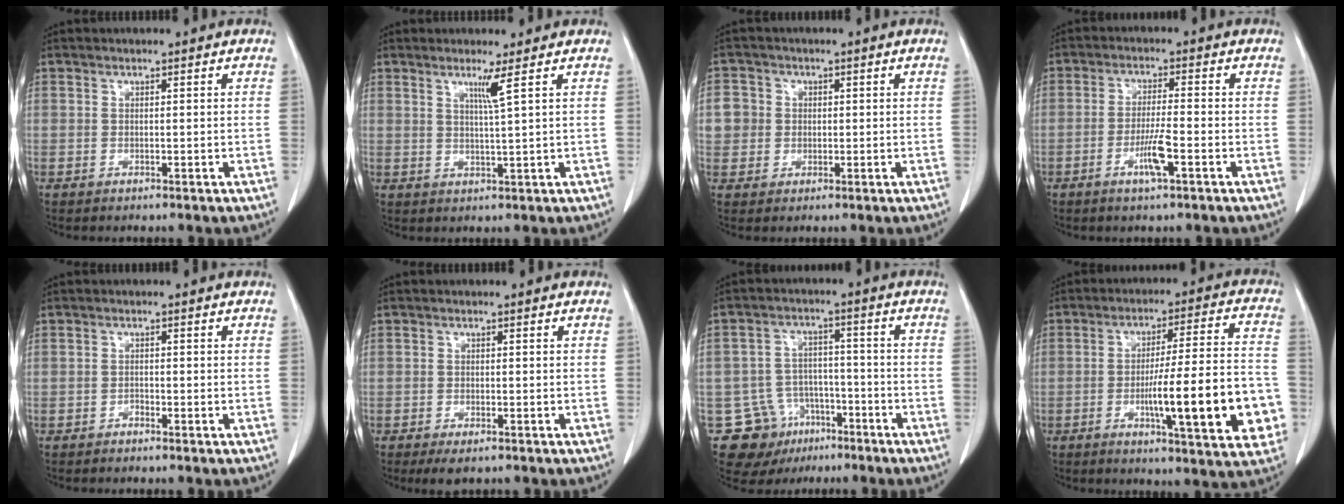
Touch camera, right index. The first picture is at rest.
{"total": 2.9, "force": [1.5, -1.1, 2.2], "torque": [-0.041, -0.012, 0.032]}
{"total": 4.5, "force": [0.5, 4.4, 0.7], "torque": [-0.005, 0.011, 0.009]}
{"total": 5.0, "force": [-2.2, 0.2, 4.6], "torque": [-0.086, -0.006, -0.042]}
{"total": 0.7, "force": [-0.6, 0.1, 0.3], "torque": [-0.004, 0.001, -0.012]}
{"total": 2.8, "force": [-1.9, 0.9, 1.8], "torque": [-0.030, -0.005, -0.024]}
{"total": 11.8, "force": [-6.7, 9.2, 2.8], "torque": [-0.057, 0.038, -0.095]}
{"total": 17.9, "force": [-4.7, 2.3, 17.2], "torque": [-0.212, 0.013, -0.060]}